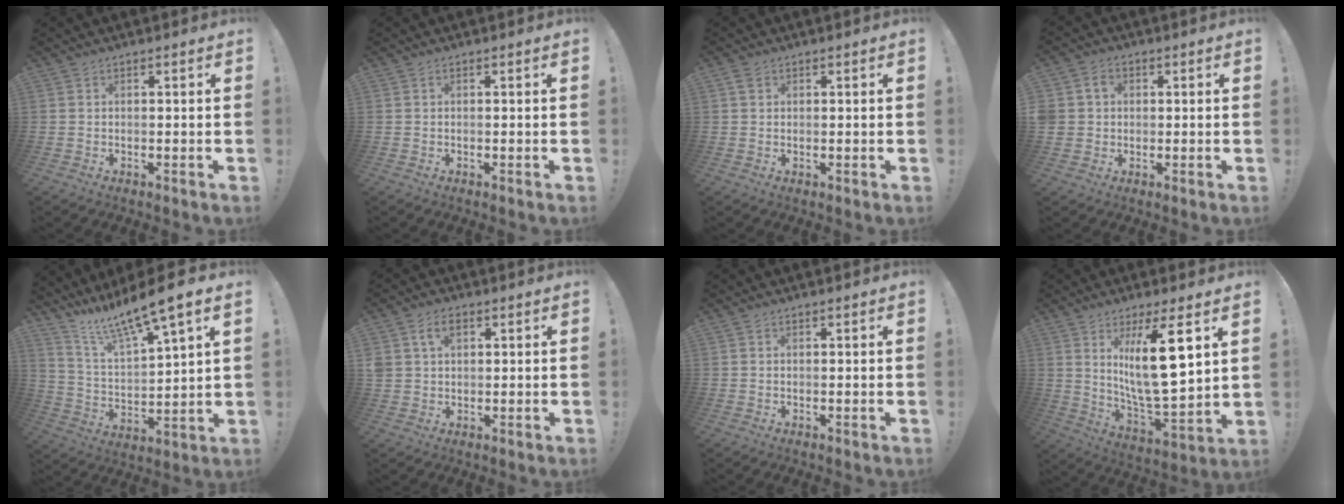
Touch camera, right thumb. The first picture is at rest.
{"total": 0.0}
{"total": 1.5, "force": [0.8, 1.3, 0.4], "torque": [-0.009, 0.003, 0.015]}
{"total": 4.8, "force": [0.7, 4.4, 1.6], "torque": [-0.026, 0.011, 0.017]}
{"total": 13.1, "force": [11.3, 0.8, 6.5], "torque": [-0.132, -0.089, 0.189]}
{"total": 5.4, "force": [2.4, 3.7, 3.2], "torque": [-0.059, 0.005, 0.046]}
{"total": 0.0}
{"total": 17.6, "force": [6.6, 3.9, 15.8], "torque": [-0.281, -0.048, 0.092]}